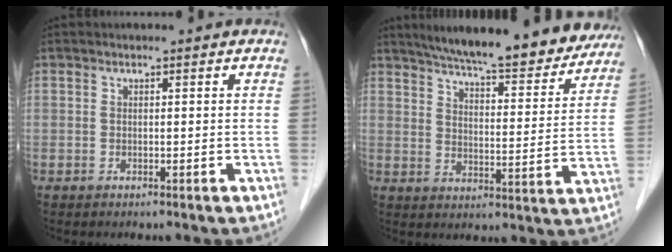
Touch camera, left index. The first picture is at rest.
{"total": 22.4, "force": [19.6, 3.8, 10.0], "torque": [-0.144, -0.018, 0.253]}